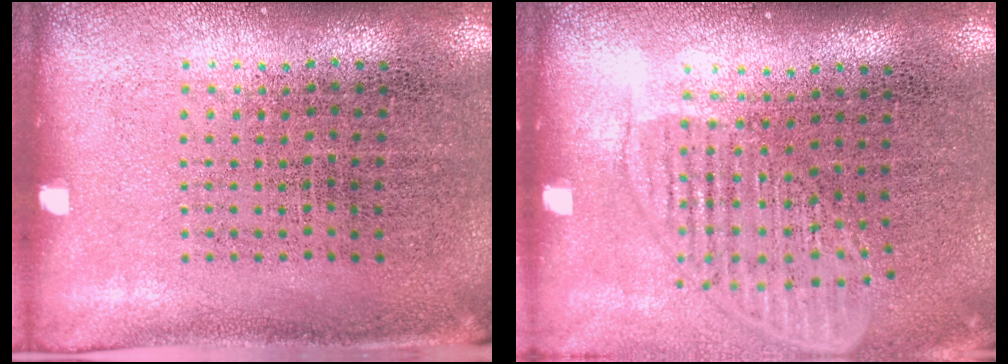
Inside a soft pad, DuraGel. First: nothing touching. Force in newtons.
{"total": 1.6, "press": 1.3, "slide": 0.9}